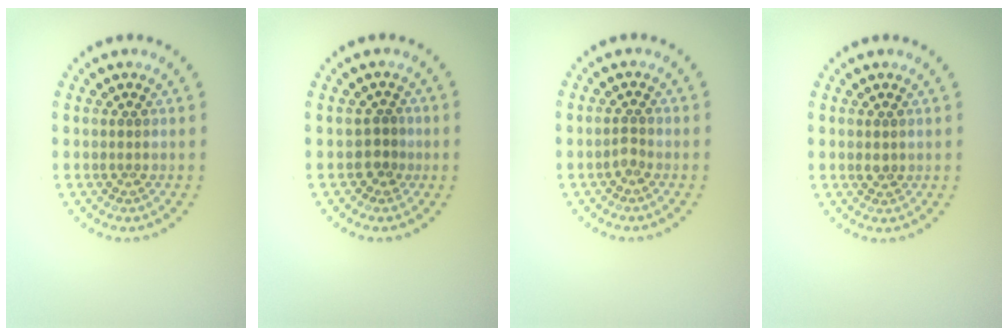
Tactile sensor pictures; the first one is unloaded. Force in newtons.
{"total": 1.5, "press": 1.2, "slide": 0.9}
{"total": 0.9, "press": 0.6, "slide": 0.6}
{"total": 0.8, "press": 0.7, "slide": 0.3}